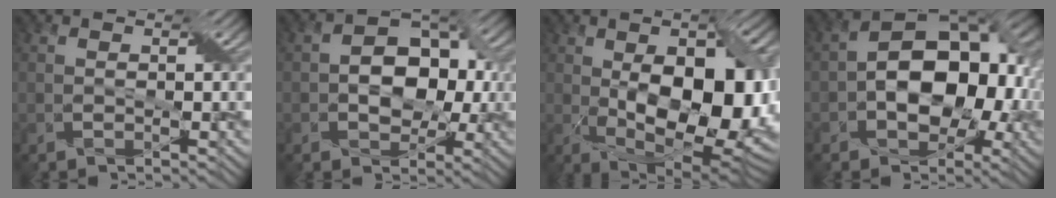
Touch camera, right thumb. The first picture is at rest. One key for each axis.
{"total": 7.2, "fx": 0.1, "fy": 5.2, "fz": 5.0, "tx": -0.069, "ty": 0.008, "tz": -0.007}
{"total": 16.1, "fx": -0.6, "fy": 8.3, "fz": 13.7, "tx": -0.203, "ty": -0.021, "tz": 0.007}
{"total": 13.7, "fx": -0.7, "fy": 9.1, "fz": 10.2, "tx": -0.135, "ty": 0.006, "tz": -0.017}